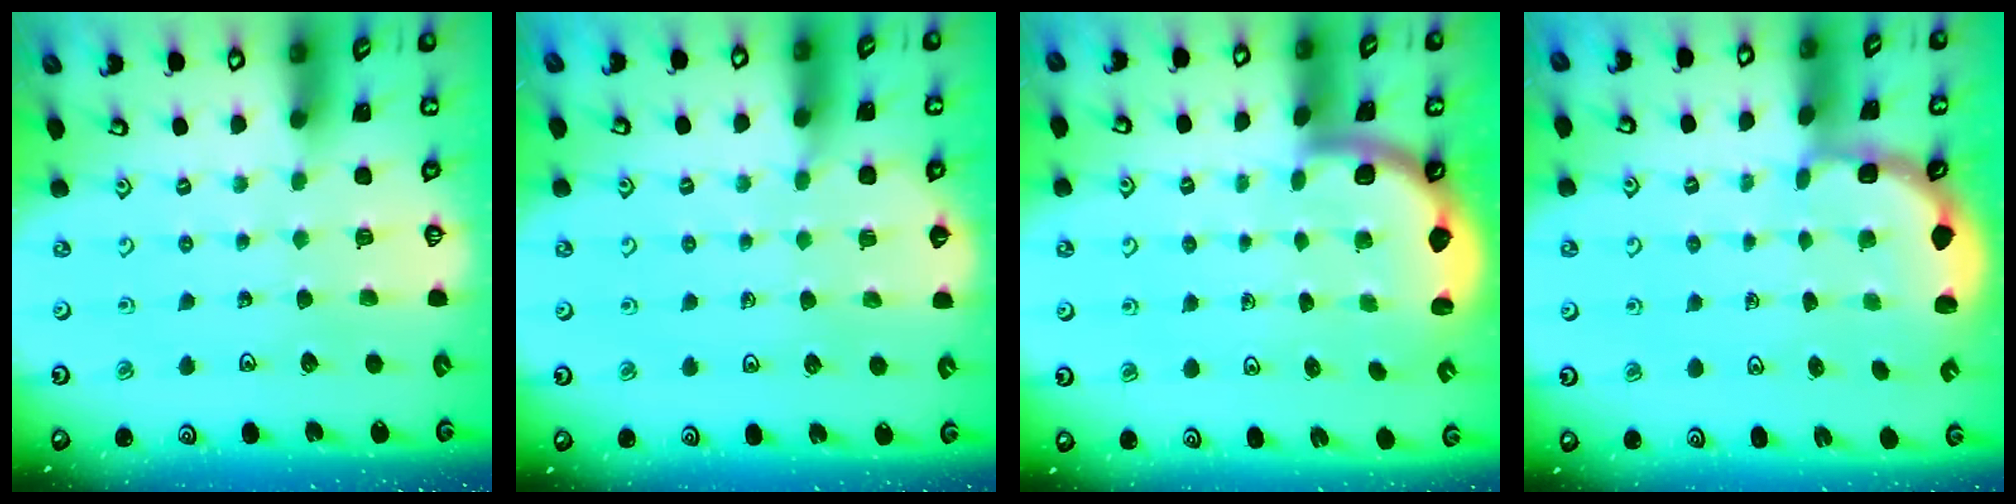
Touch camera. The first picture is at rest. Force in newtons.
{"total": 3.3, "press": 3.3, "slide": 0.5}
{"total": 1.6, "press": 1.6, "slide": 0.1}
{"total": 2.5, "press": 1.9, "slide": 1.6}